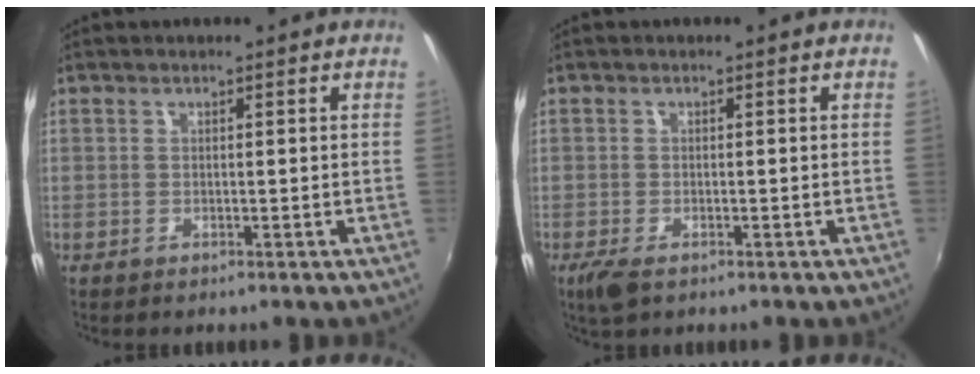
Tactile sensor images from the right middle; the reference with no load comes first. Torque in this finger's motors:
{"motor_torque": [0.50, -0.56, 0.13, 0.04]}